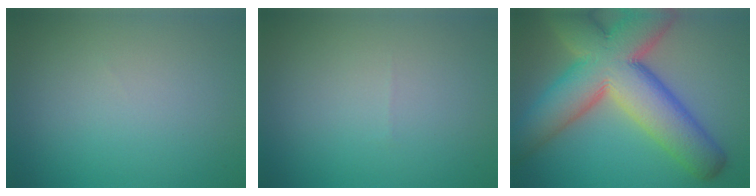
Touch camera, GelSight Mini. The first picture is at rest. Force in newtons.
{"total": 0.0}
{"total": 14.2, "press": 14.2, "slide": 0.6}